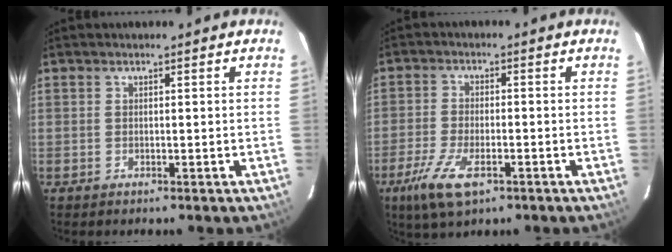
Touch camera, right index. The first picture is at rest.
{"total": 9.0, "force": [-5.1, 3.3, 6.6], "torque": [-0.159, -0.020, -0.094]}